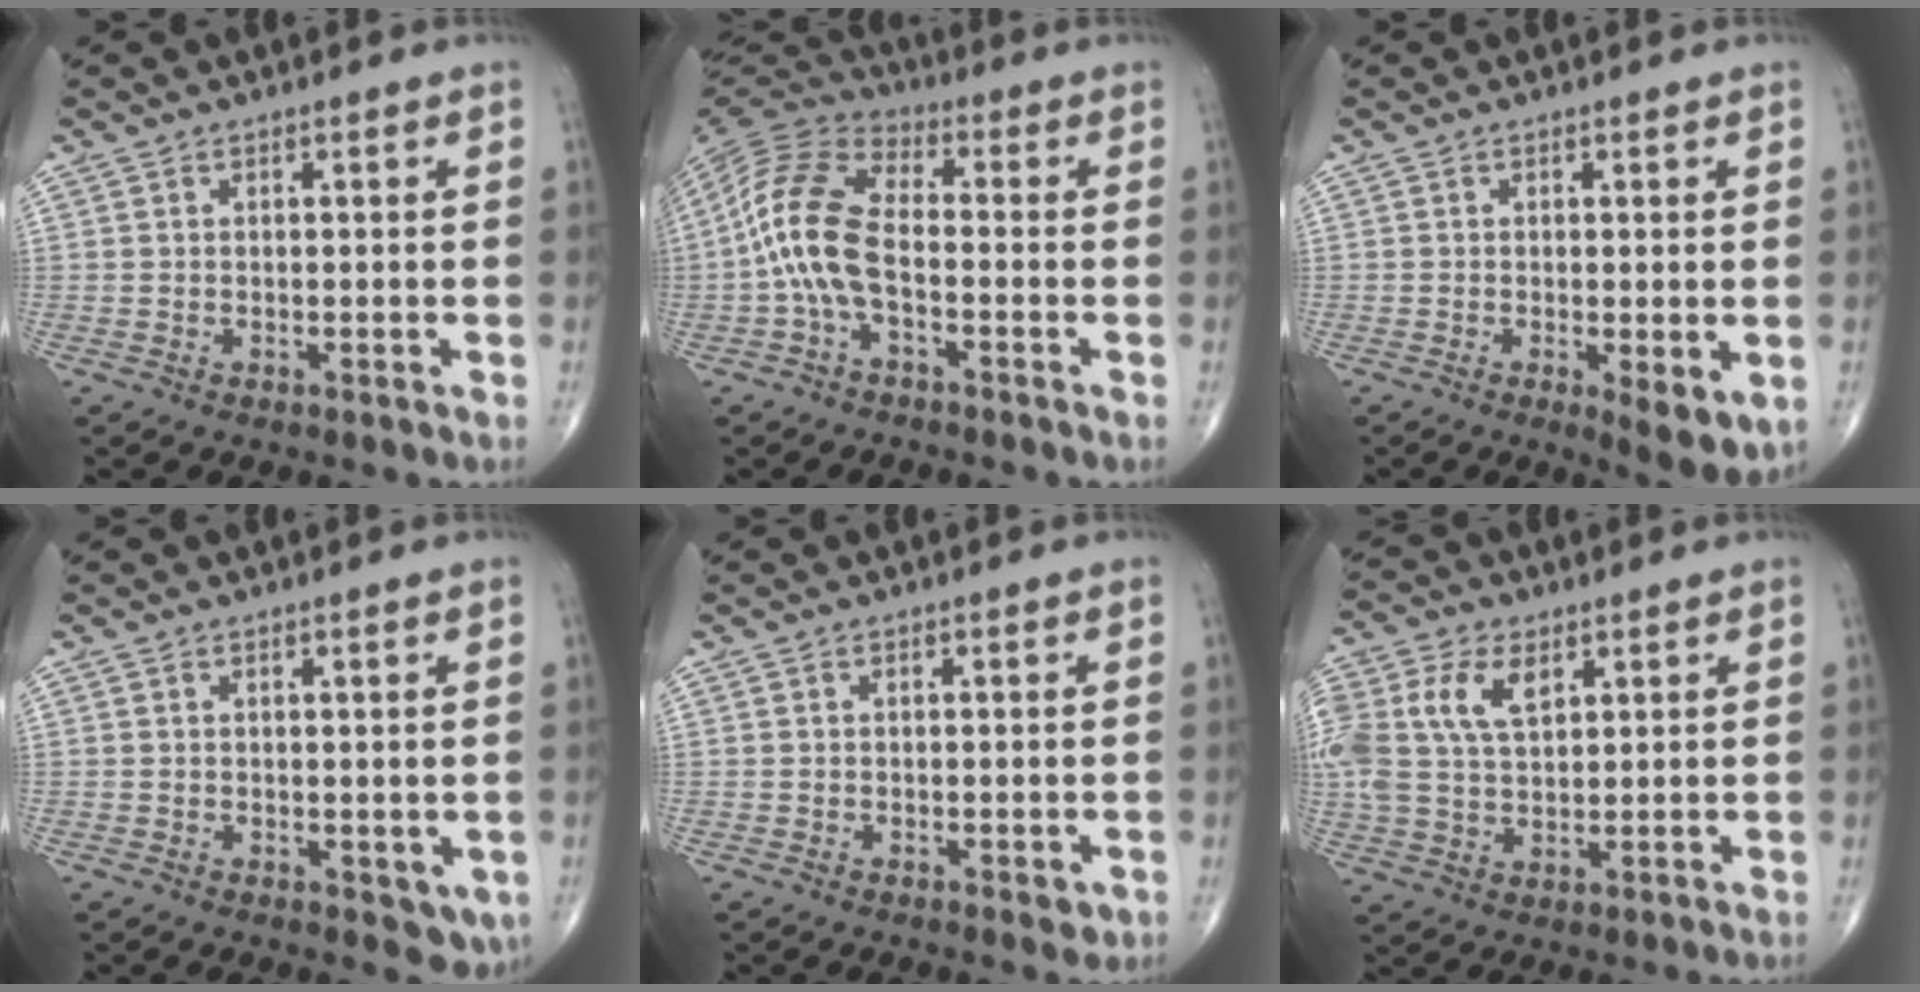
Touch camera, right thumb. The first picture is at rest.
{"total": 12.5, "force": [-2.4, 6.2, 10.6], "torque": [-0.224, 0.034, -0.056]}
{"total": 5.9, "force": [-1.4, 1.9, 5.4], "torque": [-0.078, -0.019, -0.019]}
{"total": 3.3, "force": [0.0, 1.8, 2.8], "torque": [-0.025, -0.009, 0.006]}
{"total": 1.8, "force": [-0.4, 0.9, 1.5], "torque": [-0.010, -0.003, -0.005]}
{"total": 12.7, "force": [4.2, 7.7, 9.2], "torque": [-0.212, 0.000, 0.082]}